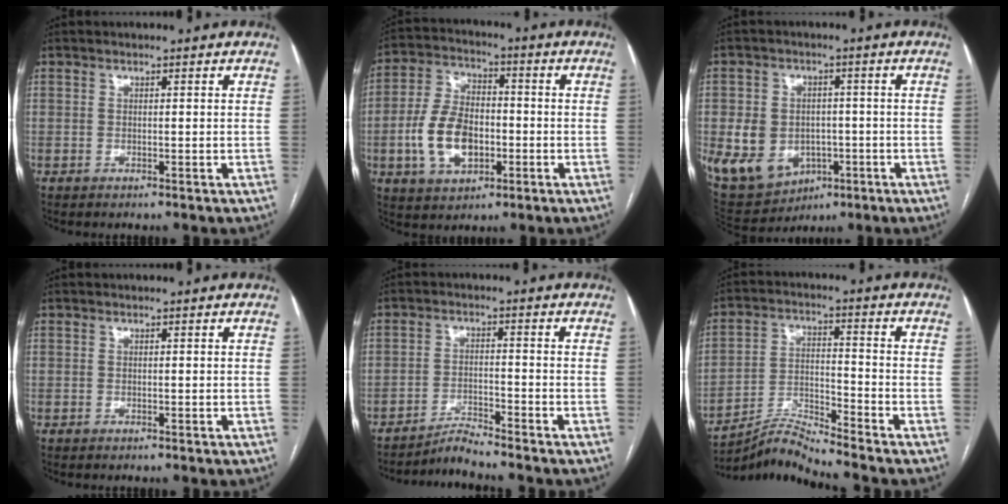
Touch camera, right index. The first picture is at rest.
{"total": 11.1, "force": [-2.6, 6.6, 8.6], "torque": [-0.184, 0.015, -0.043]}
{"total": 13.2, "force": [-3.4, 10.6, 7.1], "torque": [-0.154, 0.013, -0.031]}
{"total": 0.0}
{"total": 3.9, "force": [-3.6, -1.5, -0.3], "torque": [0.001, -0.013, -0.061]}
{"total": 7.3, "force": [-6.9, -2.0, 1.0], "torque": [-0.033, 0.005, -0.126]}